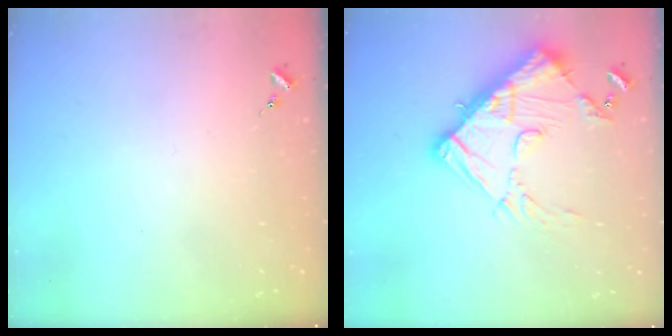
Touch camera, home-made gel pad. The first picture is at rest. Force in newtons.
{"total": 16.0, "press": 15.9, "slide": 1.7}